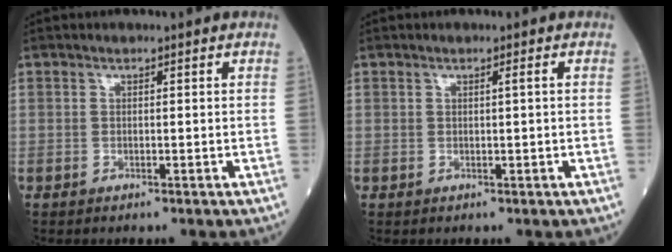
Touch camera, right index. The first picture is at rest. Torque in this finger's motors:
{"motor_torque": [0.19, 0.23, 0.14, 0.04]}